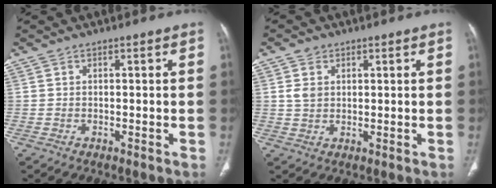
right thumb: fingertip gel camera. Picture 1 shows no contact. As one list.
[{"total": 3.6, "force": [1.2, 2.8, 1.9], "torque": [-0.028, -0.002, 0.027]}]